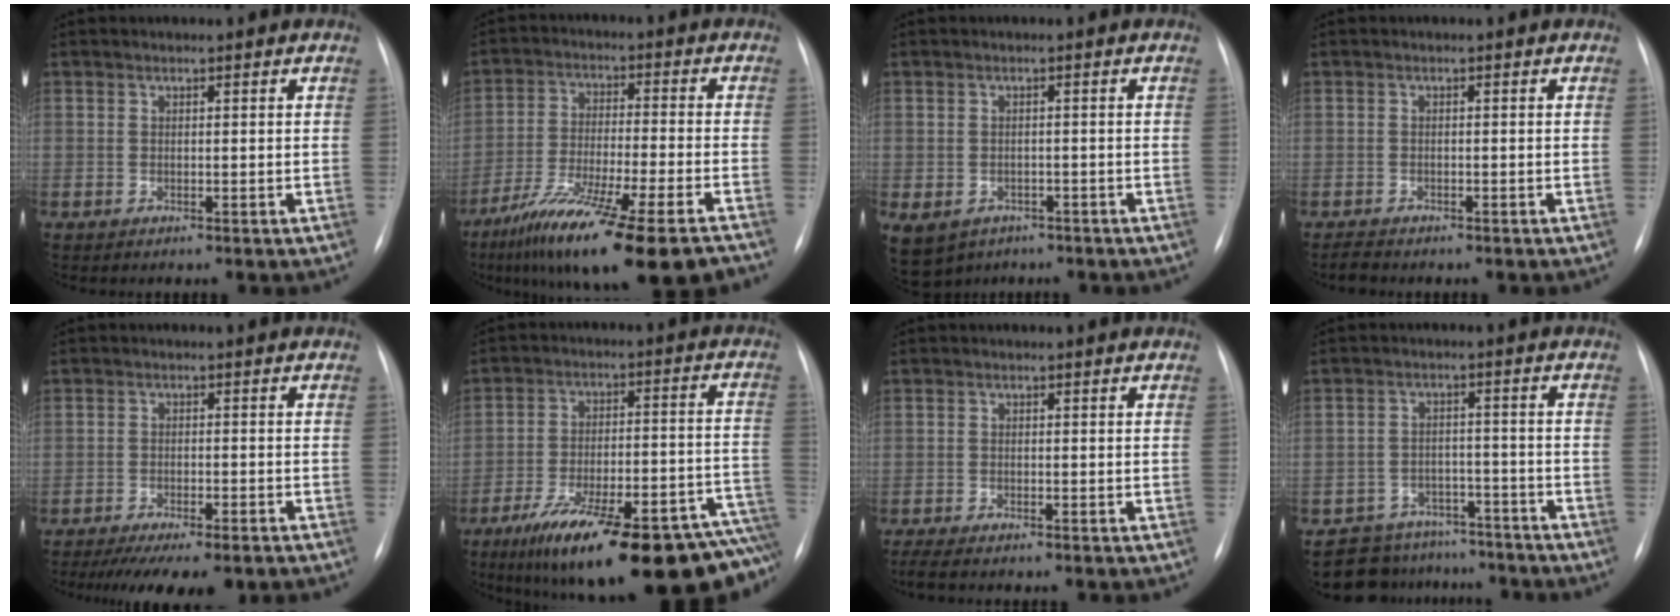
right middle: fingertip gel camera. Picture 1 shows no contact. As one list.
[{"total": 19.1, "force": [-13.7, 1.1, 13.3], "torque": [-0.200, -0.042, -0.226]}, {"total": 14.4, "force": [-7.4, 11.1, 5.4], "torque": [-0.168, -0.008, -0.084]}, {"total": 1.9, "force": [-1.7, 0.6, 0.7], "torque": [-0.019, -0.004, -0.022]}, {"total": 11.1, "force": [-8.6, 2.8, 6.3], "torque": [-0.084, -0.006, -0.120]}, {"total": 27.4, "force": [-19.2, 5.5, 18.8], "torque": [-0.199, 0.008, -0.275]}, {"total": 4.6, "force": [-3.9, 0.7, 2.4], "torque": [-0.038, -0.011, -0.055]}, {"total": 9.3, "force": [-8.2, 4.4, -0.7], "torque": [0.021, 0.033, -0.111]}]